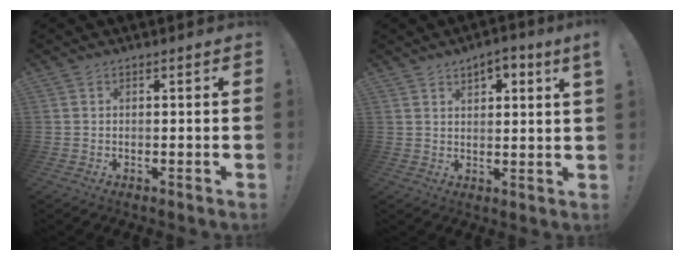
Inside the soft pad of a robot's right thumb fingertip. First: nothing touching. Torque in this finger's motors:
{"motor_torque": [0.02, 0.02, 0.20, 0.14, 0.04]}